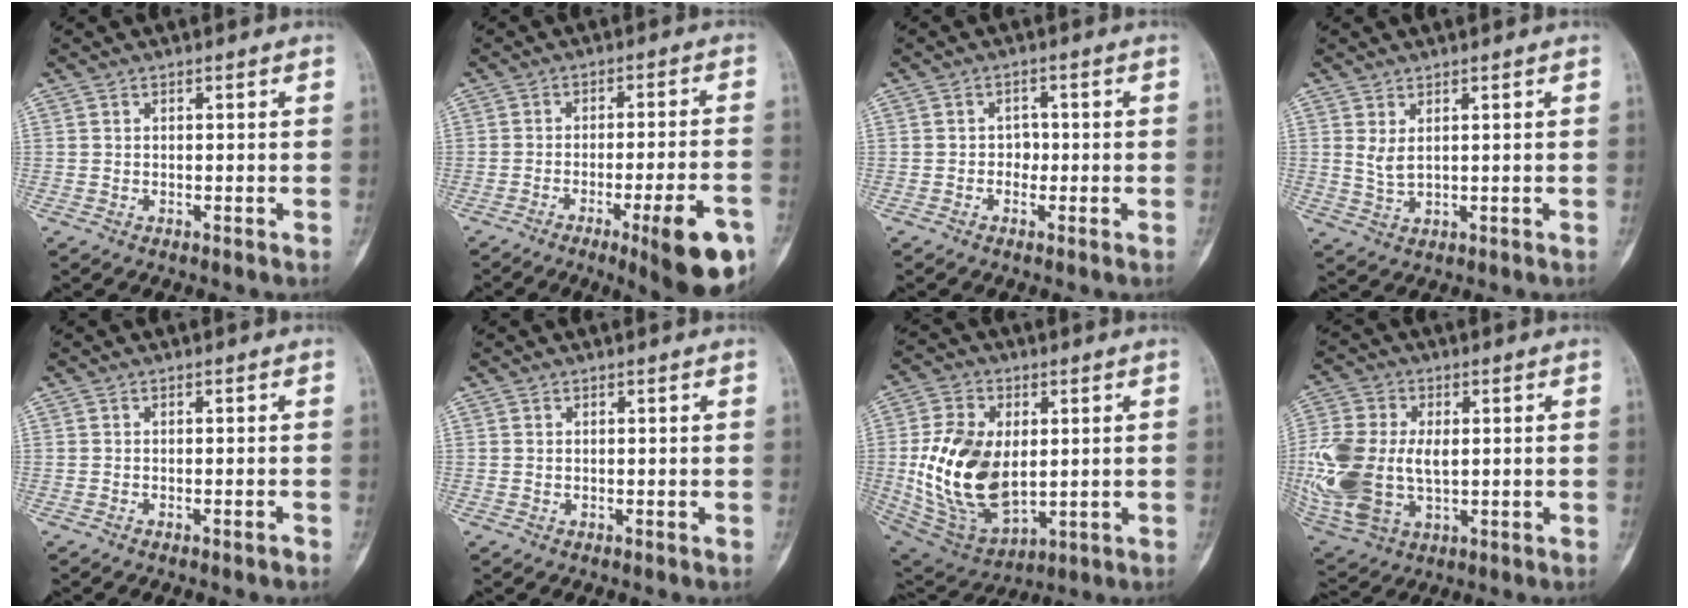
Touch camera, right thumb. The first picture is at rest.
{"total": 13.9, "force": [-6.7, 2.5, 11.9], "torque": [-0.140, 0.021, -0.086]}
{"total": 2.2, "force": [-0.5, 1.9, 1.1], "torque": [0.004, 0.009, -0.014]}
{"total": 2.9, "force": [1.1, 1.3, 2.4], "torque": [-0.049, -0.009, 0.031]}
{"total": 0.7, "force": [-0.6, 0.0, 0.4], "torque": [-0.008, 0.003, -0.009]}
{"total": 0.0}
{"total": 18.9, "force": [0.6, 11.8, 14.8], "torque": [-0.267, -0.012, 0.031]}
{"total": 19.5, "force": [-0.5, 12.4, 15.0], "torque": [-0.356, -0.008, 0.006]}